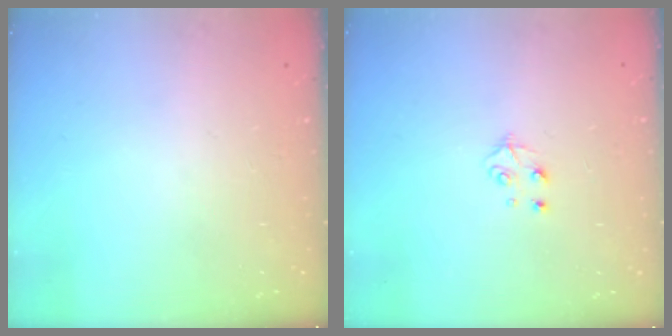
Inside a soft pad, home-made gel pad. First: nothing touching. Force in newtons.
{"total": 4.5, "press": 4.5, "slide": 0.4}